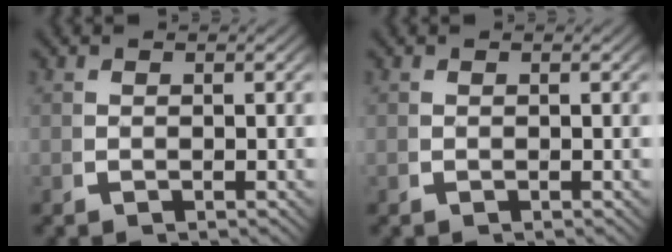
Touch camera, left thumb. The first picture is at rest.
{"total": 0.0}